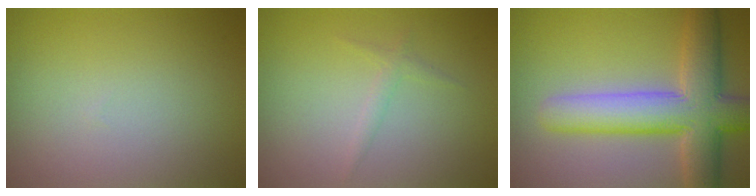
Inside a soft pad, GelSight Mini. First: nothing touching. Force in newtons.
{"total": 1.0, "press": 1.0, "slide": 0.1}
{"total": 8.9, "press": 8.9, "slide": 0.5}